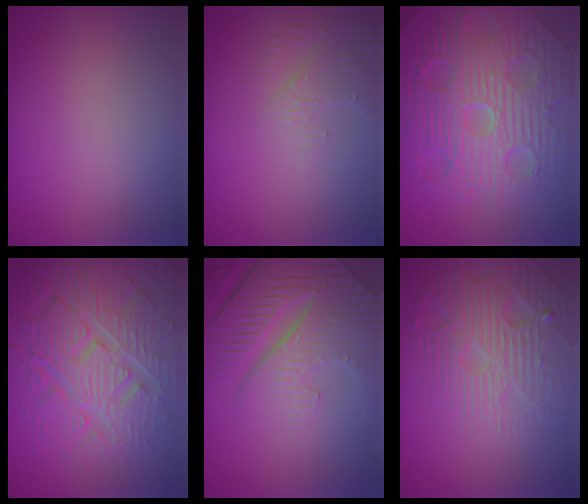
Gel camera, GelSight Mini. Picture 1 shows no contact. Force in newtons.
{"total": 2.6, "press": 2.5, "slide": 0.7}
{"total": 11.5, "press": 7.5, "slide": 8.7}
{"total": 9.2, "press": 6.7, "slide": 6.3}
{"total": 7.2, "press": 5.8, "slide": 4.3}
{"total": 6.7, "press": 4.9, "slide": 4.5}